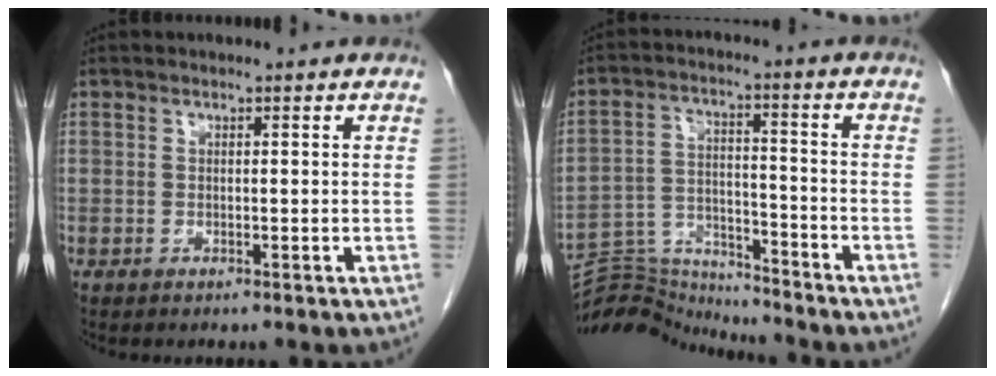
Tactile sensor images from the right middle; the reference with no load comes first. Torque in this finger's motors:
{"motor_torque": [-0.45, -0.21, -0.28, -0.10]}